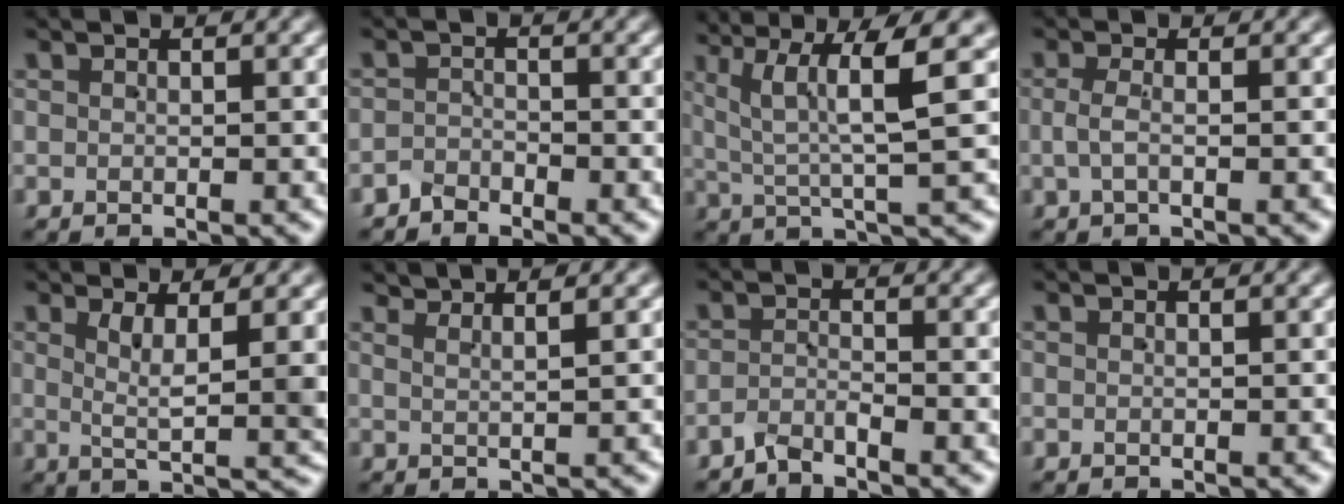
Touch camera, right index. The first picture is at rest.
{"total": 1.9, "force": [-1.8, 0.4, -0.4], "torque": [0.014, 0.001, -0.039]}
{"total": 6.9, "force": [2.7, 2.0, 6.0], "torque": [-0.095, 0.006, 0.046]}
{"total": 1.8, "force": [-0.3, 0.4, 1.7], "torque": [-0.035, 0.005, -0.007]}
{"total": 4.8, "force": [1.5, 0.3, 4.5], "torque": [-0.065, -0.001, 0.026]}
{"total": 2.7, "force": [2.5, -0.8, 0.5], "torque": [-0.009, 0.003, 0.045]}
{"total": 2.1, "force": [-2.1, 0.0, 0.2], "torque": [-0.003, 0.005, -0.042]}
{"total": 0.0}